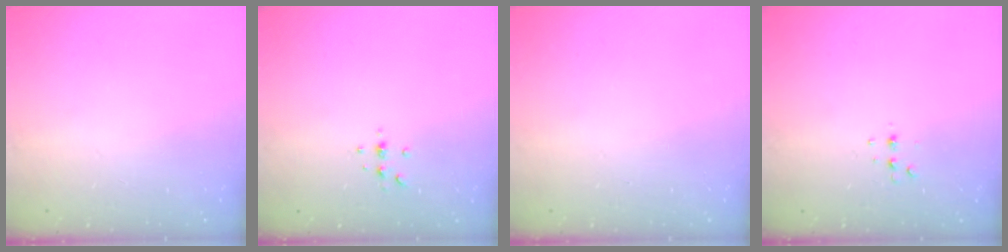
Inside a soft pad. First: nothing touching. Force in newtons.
{"total": 3.7, "press": 3.3, "slide": 1.6}
{"total": 0.0}
{"total": 3.9, "press": 3.8, "slide": 1.1}